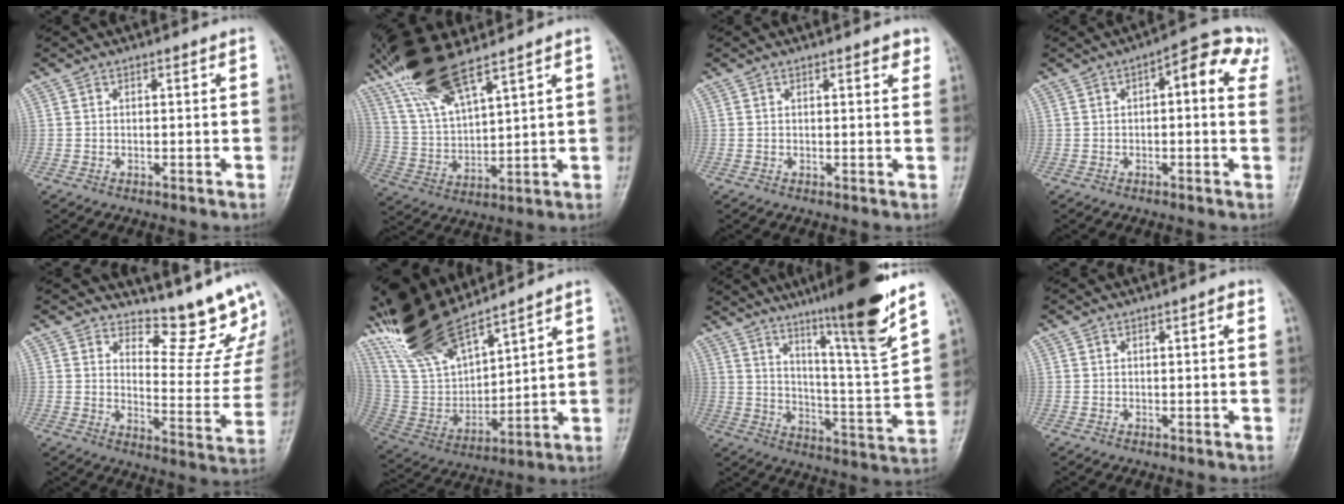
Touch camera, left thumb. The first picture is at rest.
{"total": 14.0, "force": [10.5, 3.2, 8.6], "torque": [-0.169, -0.036, 0.218]}
{"total": 2.3, "force": [1.4, 0.7, 1.6], "torque": [-0.012, -0.006, 0.016]}
{"total": 9.1, "force": [2.8, 3.7, 7.9], "torque": [-0.079, 0.028, 0.024]}
{"total": 14.5, "force": [12.8, 4.2, 5.3], "torque": [-0.026, -0.139, 0.158]}
{"total": 18.2, "force": [14.8, 5.5, 9.1], "torque": [-0.152, -0.068, 0.302]}
{"total": 20.0, "force": [13.6, 0.9, 14.6], "torque": [-0.200, -0.074, 0.217]}
{"total": 1.4, "force": [0.4, 0.4, 1.3], "torque": [-0.018, 0.002, 0.004]}